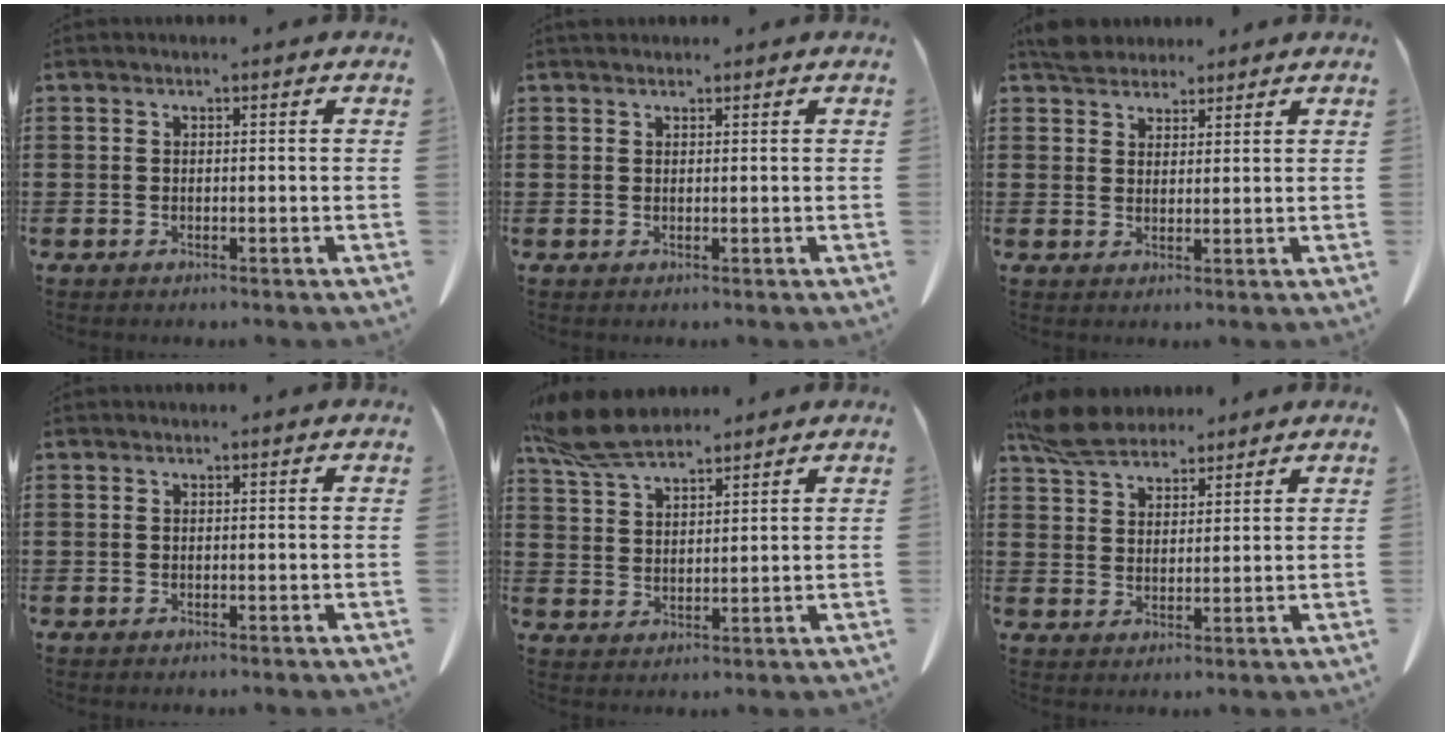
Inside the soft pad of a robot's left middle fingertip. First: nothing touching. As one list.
[{"total": 0.9, "force": [0.8, 0.3, 0.2], "torque": [-0.005, 0.000, 0.017]}, {"total": 3.8, "force": [3.3, 1.5, 0.7], "torque": [-0.017, -0.001, 0.064]}, {"total": 0.0}, {"total": 8.1, "force": [6.9, 2.2, 3.7], "torque": [-0.095, -0.010, 0.132]}, {"total": 7.1, "force": [6.1, 2.7, 2.6], "torque": [-0.073, -0.005, 0.116]}]